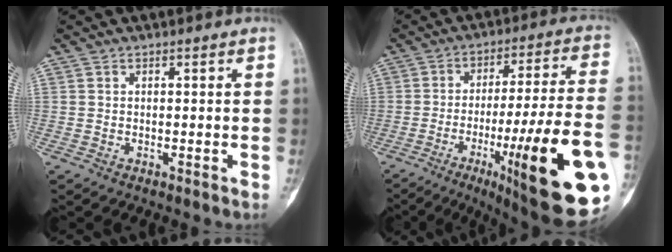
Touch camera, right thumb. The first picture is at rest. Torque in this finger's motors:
{"motor_torque": [2.78, 2.23, 1.69, -1.08, 0.54]}